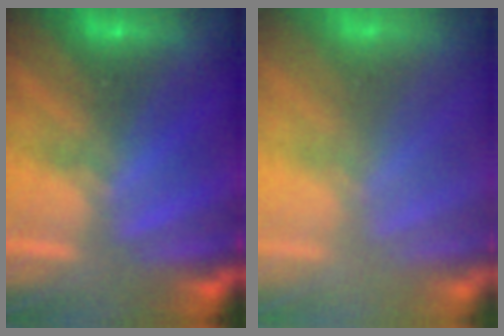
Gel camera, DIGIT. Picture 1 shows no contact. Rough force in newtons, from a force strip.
{"total": 7.1}